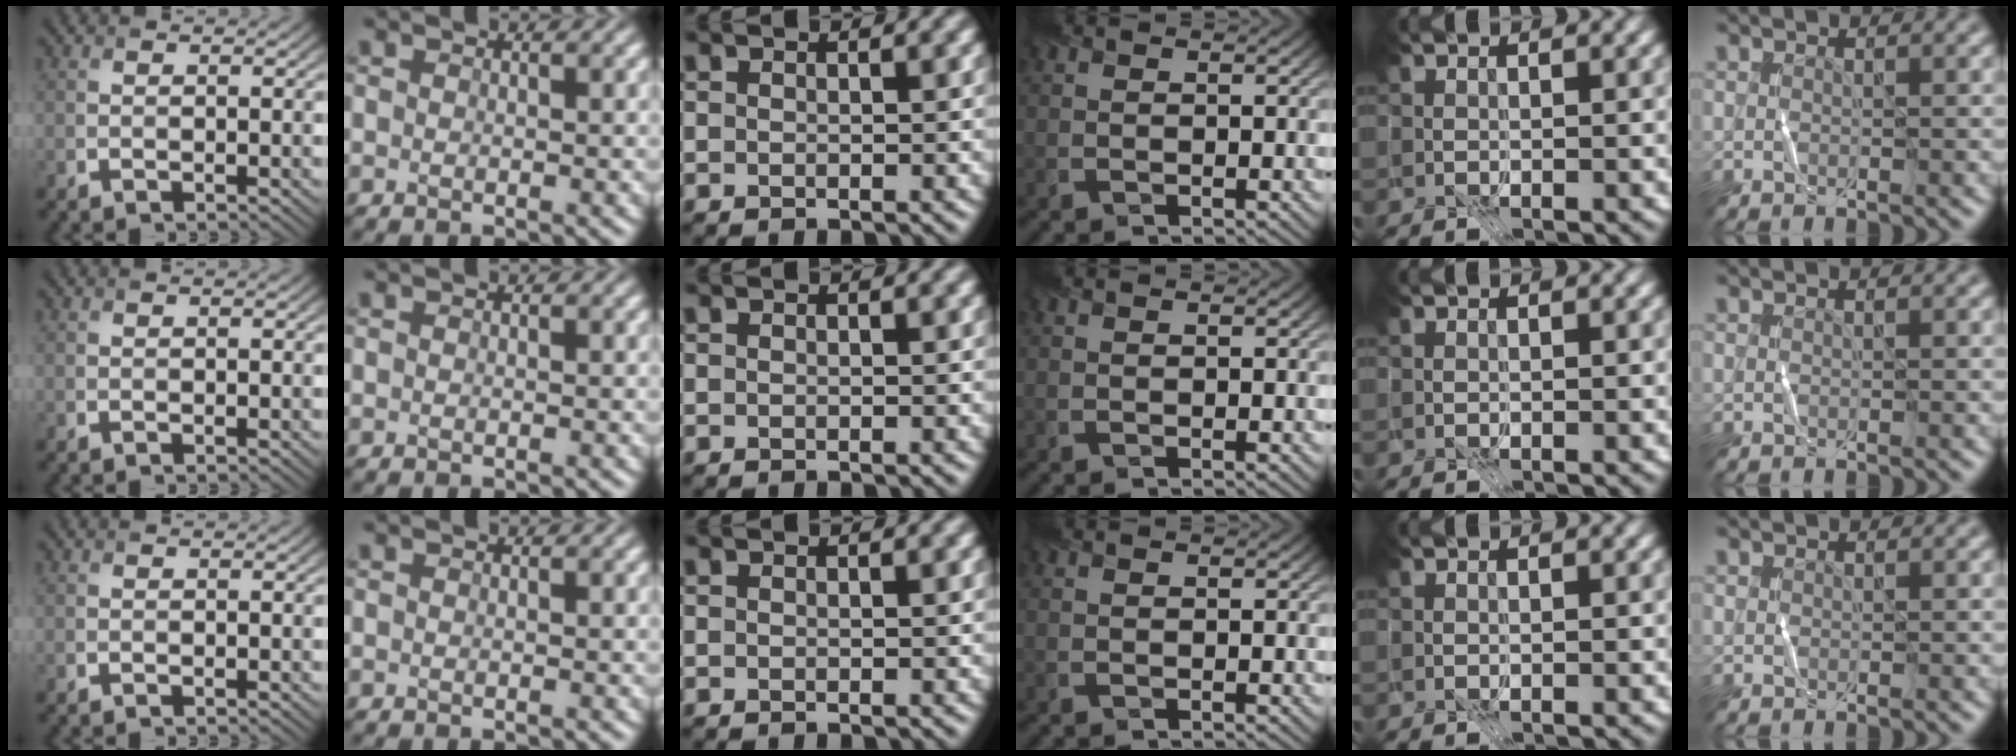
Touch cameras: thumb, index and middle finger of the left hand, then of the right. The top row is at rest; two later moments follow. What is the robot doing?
{"motion": "fold", "object": "coffee filter"}